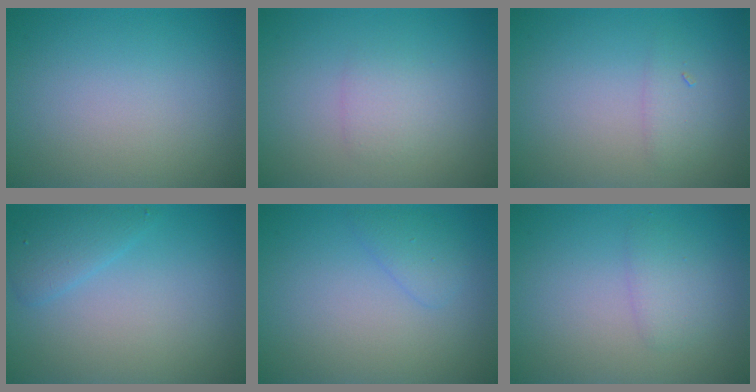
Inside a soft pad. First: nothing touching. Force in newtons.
{"total": 1.4, "press": 1.4, "slide": 0.0}
{"total": 1.3, "press": 1.3, "slide": 0.1}
{"total": 2.0, "press": 2.0, "slide": 0.1}
{"total": 1.4, "press": 1.4, "slide": 0.2}
{"total": 1.6, "press": 1.6, "slide": 0.1}